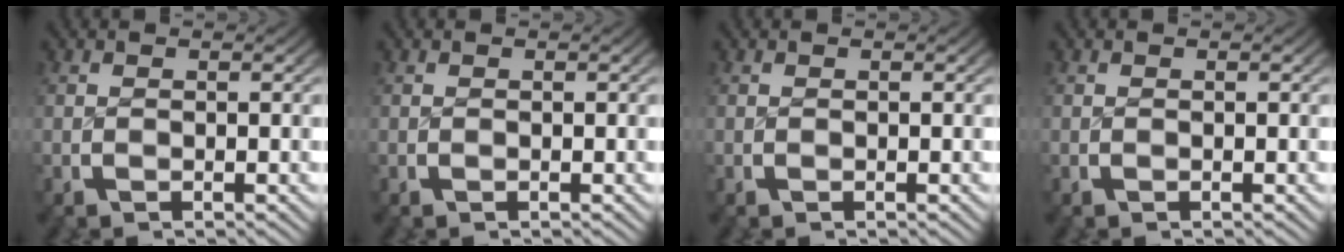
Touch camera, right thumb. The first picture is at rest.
{"total": 0.0}
{"total": 0.0}
{"total": 0.0}